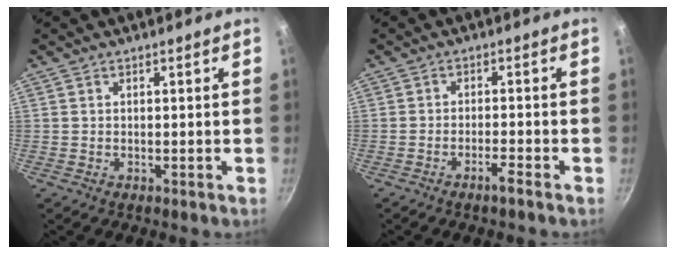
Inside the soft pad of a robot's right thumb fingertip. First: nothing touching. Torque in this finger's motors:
{"motor_torque": [0.16, 0.39, 0.42, 0.12, 0.05]}